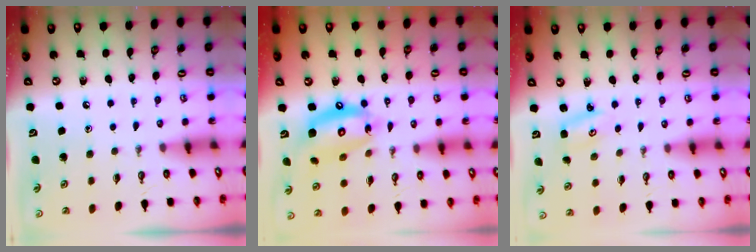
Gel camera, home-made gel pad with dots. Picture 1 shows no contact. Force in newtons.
{"total": 13.5, "press": 13.4, "slide": 1.3}
{"total": 4.0, "press": 3.9, "slide": 0.2}